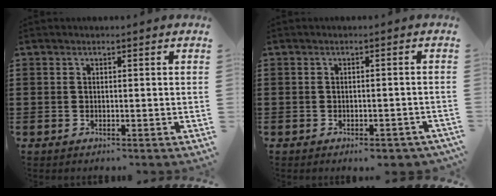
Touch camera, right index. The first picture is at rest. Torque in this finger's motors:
{"motor_torque": [0.17, -0.10, -0.44, -0.09]}